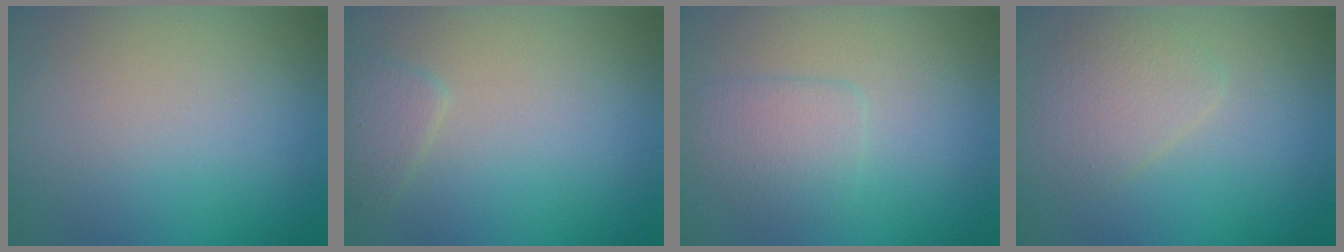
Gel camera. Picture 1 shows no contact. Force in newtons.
{"total": 1.5, "press": 1.5, "slide": 0.1}
{"total": 2.1, "press": 2.1, "slide": 0.0}
{"total": 2.6, "press": 2.6, "slide": 0.0}